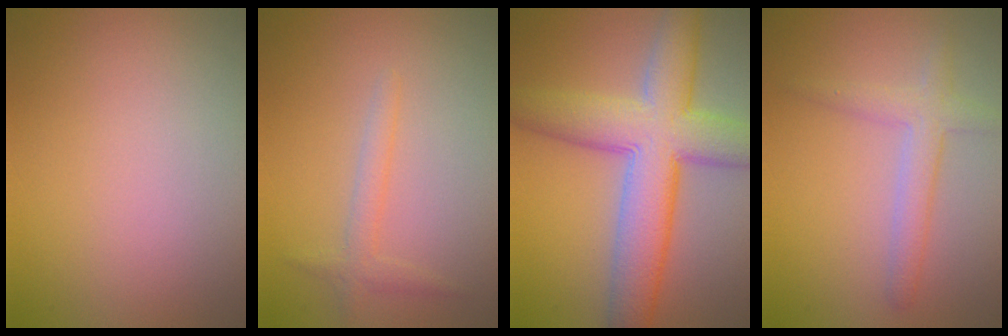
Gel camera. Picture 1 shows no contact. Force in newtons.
{"total": 1.6, "press": 1.6, "slide": 0.1}
{"total": 9.2, "press": 9.2, "slide": 0.3}
{"total": 3.5, "press": 3.5, "slide": 0.0}